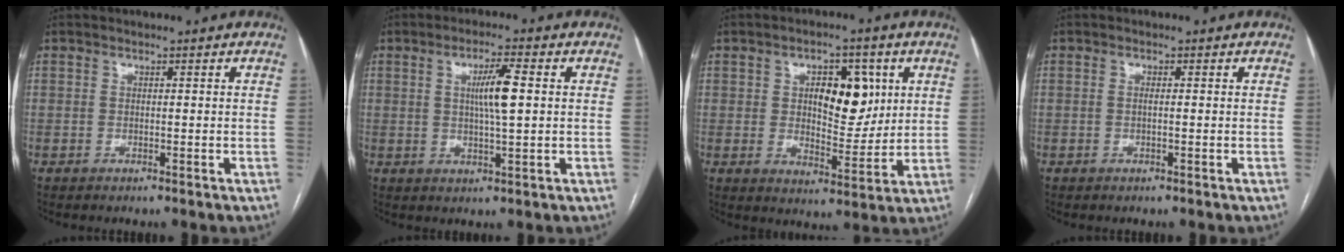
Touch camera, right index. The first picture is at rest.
{"total": 6.0, "force": [1.1, 0.4, 5.9], "torque": [-0.103, 0.001, 0.019]}
{"total": 9.5, "force": [2.9, 4.7, 7.7], "torque": [-0.108, 0.009, 0.050]}
{"total": 0.7, "force": [0.0, 0.1, 0.7], "torque": [-0.015, 0.000, 0.000]}